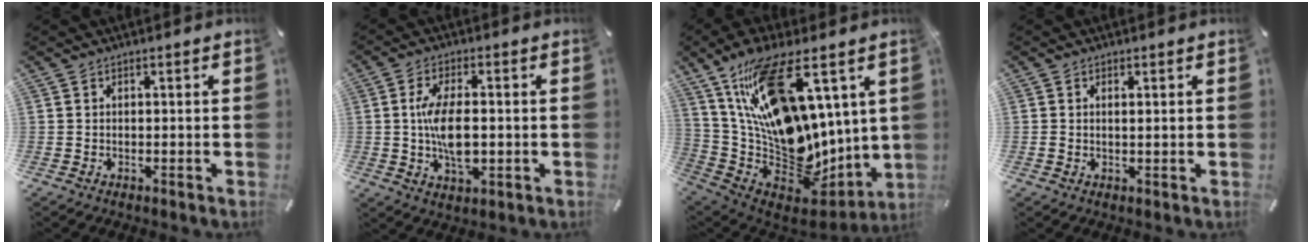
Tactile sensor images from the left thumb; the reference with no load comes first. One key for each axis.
{"total": 9.7, "fx": -0.3, "fy": 4.6, "fz": 8.5, "tx": -0.181, "ty": 0.000, "tz": -0.008}
{"total": 22.4, "fx": 9.1, "fy": 10.4, "fz": 17.6, "tx": -0.330, "ty": -0.090, "tz": 0.163}
{"total": 1.3, "fx": 0.3, "fy": 0.3, "fz": 1.2, "tx": -0.023, "ty": -0.001, "tz": 0.005}